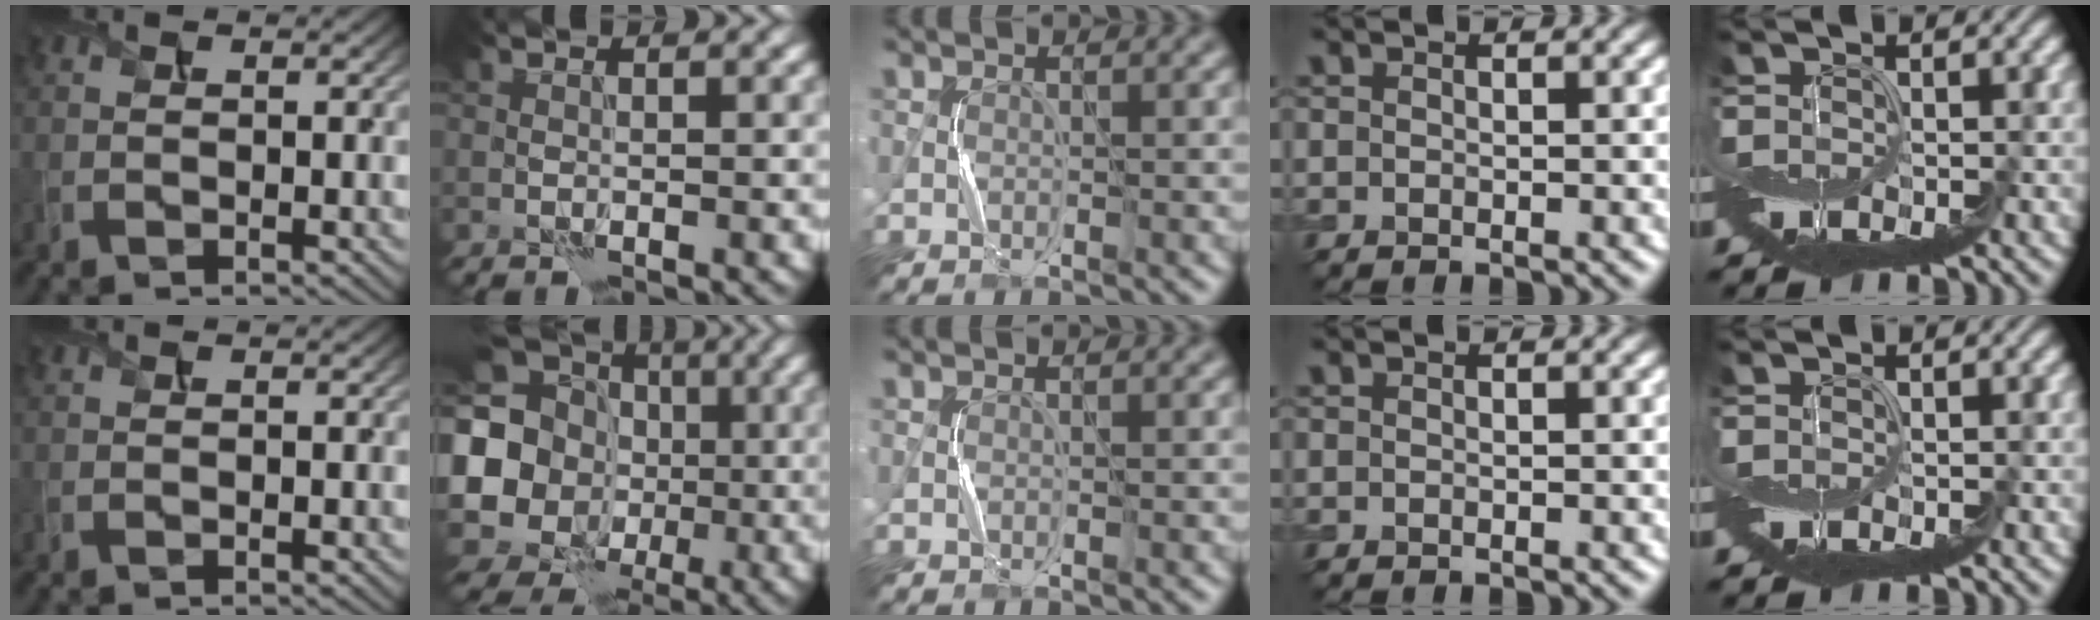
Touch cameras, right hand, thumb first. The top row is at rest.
{"index": {"total": 16.3, "force": [0.3, 15.0, 6.4], "torque": [-0.180, 0.008, -0.013]}}